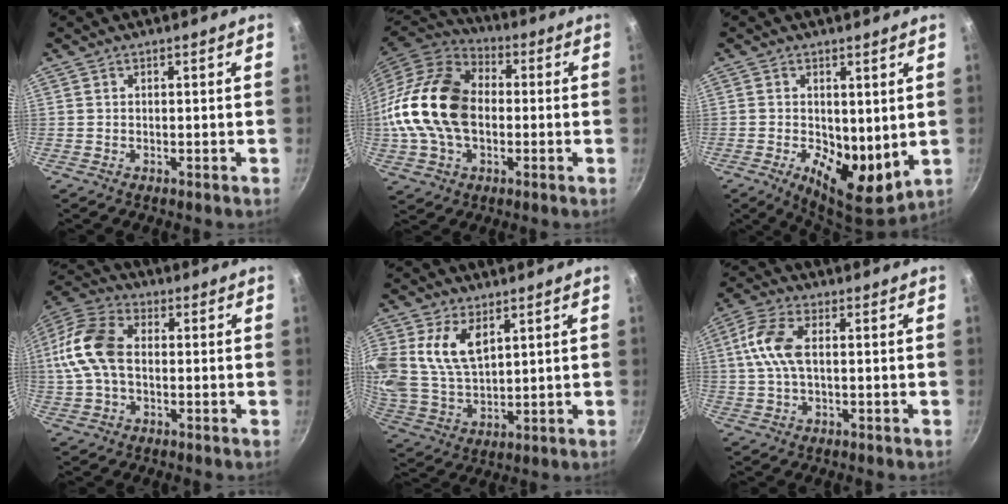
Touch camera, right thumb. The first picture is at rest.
{"total": 21.2, "force": [-0.6, 14.7, 15.3], "torque": [-0.284, 0.033, -0.018]}
{"total": 10.6, "force": [-0.5, 5.6, 9.0], "torque": [-0.112, -0.023, 0.001]}
{"total": 14.3, "force": [0.2, 9.3, 10.8], "torque": [-0.212, 0.034, -0.012]}
{"total": 12.6, "force": [4.8, 7.7, 8.8], "torque": [-0.170, -0.027, 0.102]}
{"total": 8.5, "force": [1.0, 4.4, 7.3], "torque": [-0.156, 0.017, 0.010]}